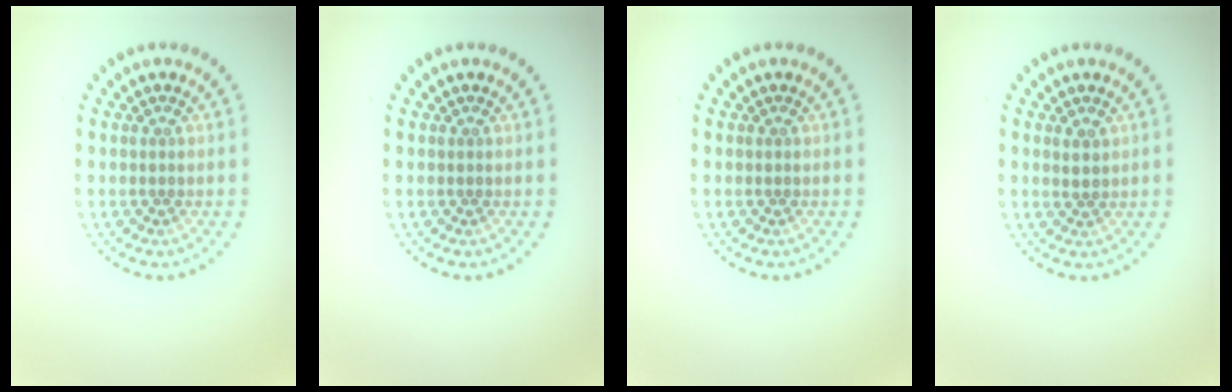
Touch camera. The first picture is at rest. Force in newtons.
{"total": 0.0}
{"total": 0.0}
{"total": 1.1, "press": 1.0, "slide": 0.5}